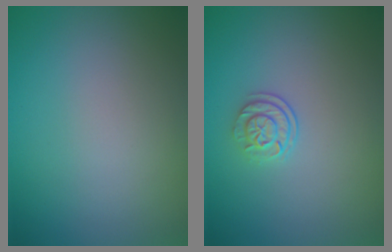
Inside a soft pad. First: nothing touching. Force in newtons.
{"total": 2.2, "press": 1.7, "slide": 1.4}